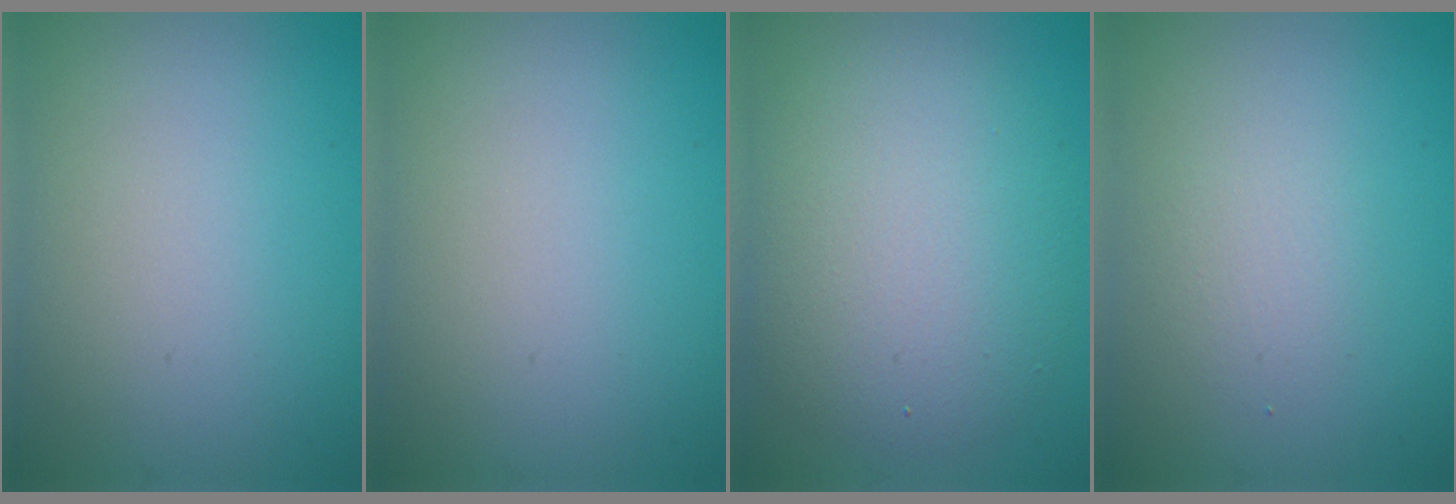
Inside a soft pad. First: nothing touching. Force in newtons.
{"total": 0.0}
{"total": 7.1, "press": 7.1, "slide": 0.5}
{"total": 1.6, "press": 1.6, "slide": 0.1}